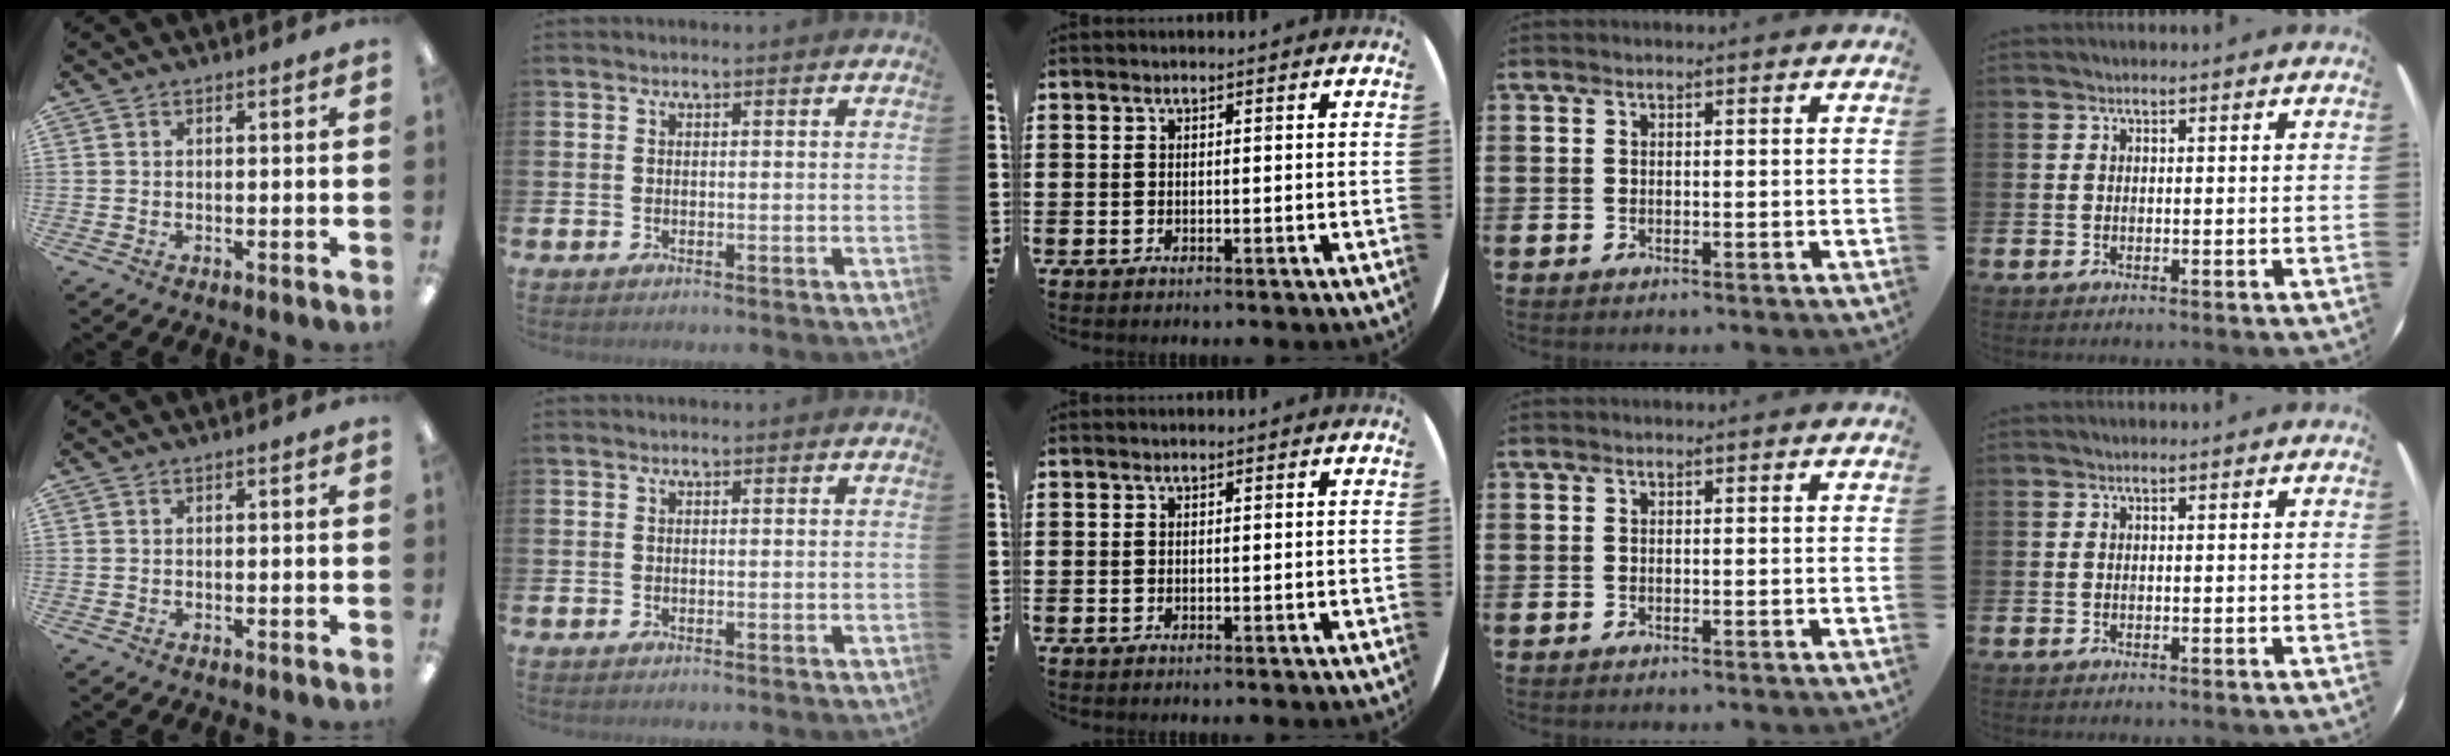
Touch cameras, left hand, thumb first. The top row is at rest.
{}